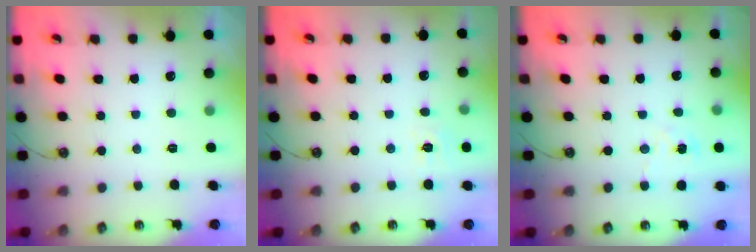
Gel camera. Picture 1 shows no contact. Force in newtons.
{"total": 5.6, "press": 5.5, "slide": 0.6}
{"total": 3.7, "press": 3.7, "slide": 0.4}